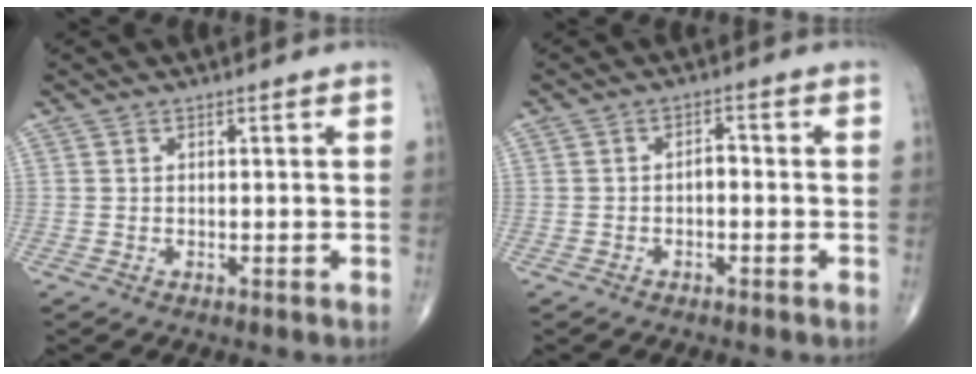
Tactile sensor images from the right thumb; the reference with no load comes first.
{"total": 2.0, "force": [-0.6, 1.2, 1.5], "torque": [-0.014, 0.012, -0.014]}